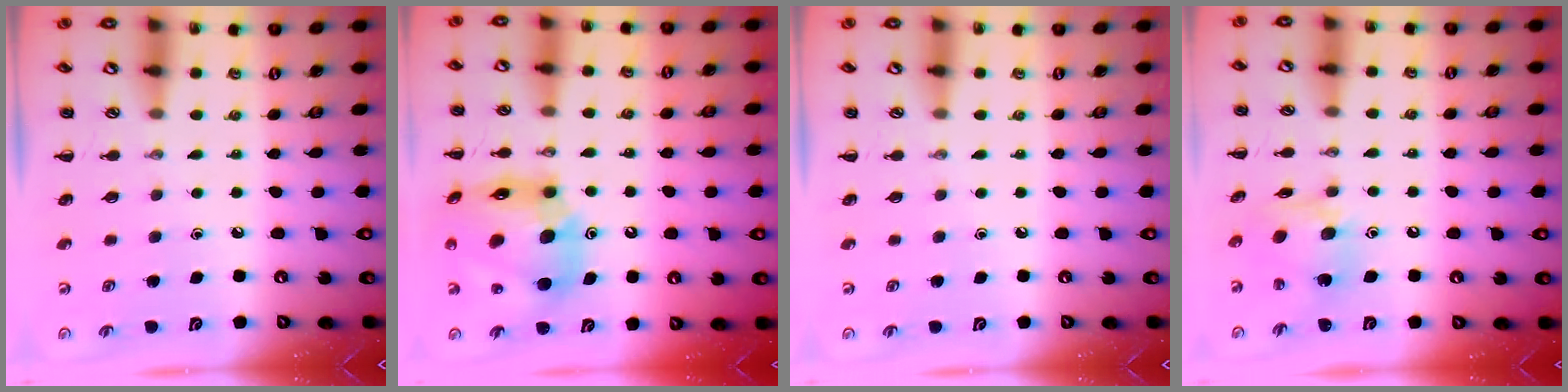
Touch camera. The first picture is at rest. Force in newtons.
{"total": 17.4, "press": 16.7, "slide": 5.1}
{"total": 0.0}
{"total": 10.4, "press": 10.3, "slide": 0.9}